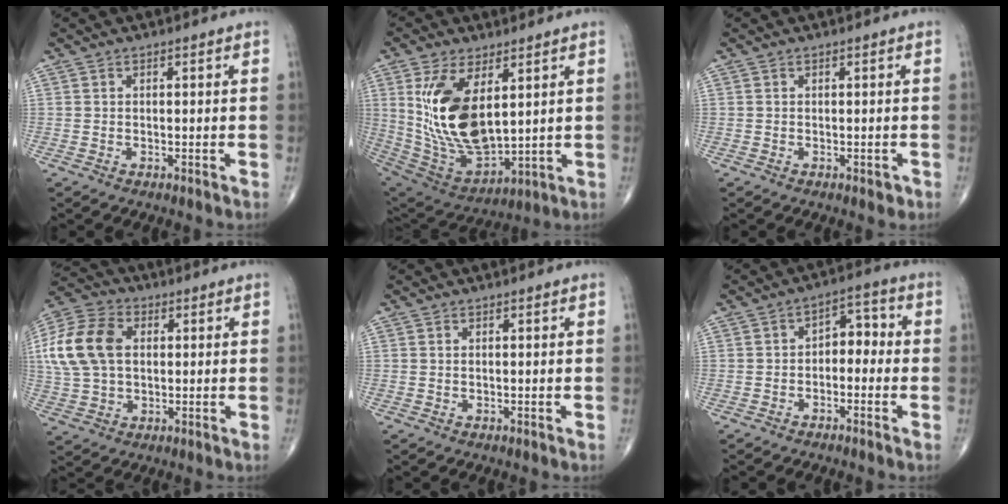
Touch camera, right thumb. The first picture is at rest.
{"total": 18.1, "force": [4.5, 9.0, 15.0], "torque": [-0.281, -0.026, 0.109]}
{"total": 0.9, "force": [-0.4, 0.6, 0.6], "torque": [-0.002, 0.000, -0.005]}
{"total": 14.3, "force": [2.4, 9.7, 10.3], "torque": [-0.204, 0.015, 0.040]}
{"total": 0.0}
{"total": 5.4, "force": [-1.0, 3.6, 3.9], "torque": [-0.034, 0.035, -0.028]}